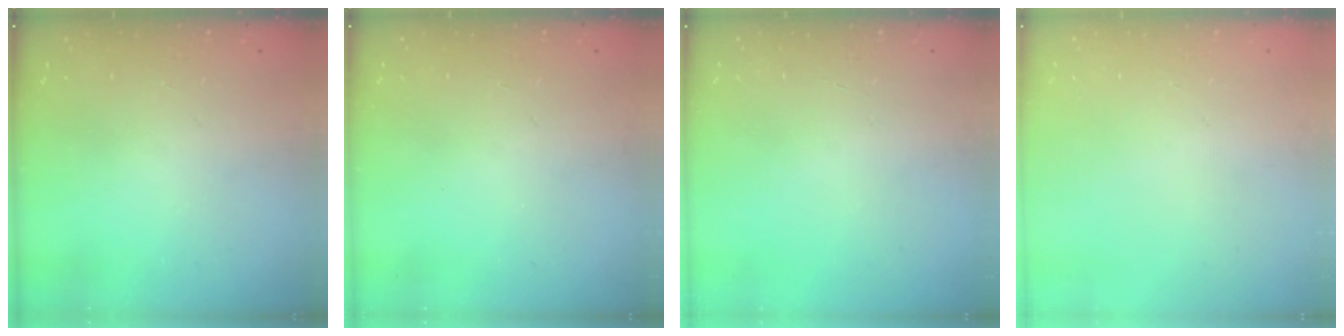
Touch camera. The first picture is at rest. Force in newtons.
{"total": 0.0}
{"total": 2.7, "press": 2.7, "slide": 0.3}
{"total": 0.0}